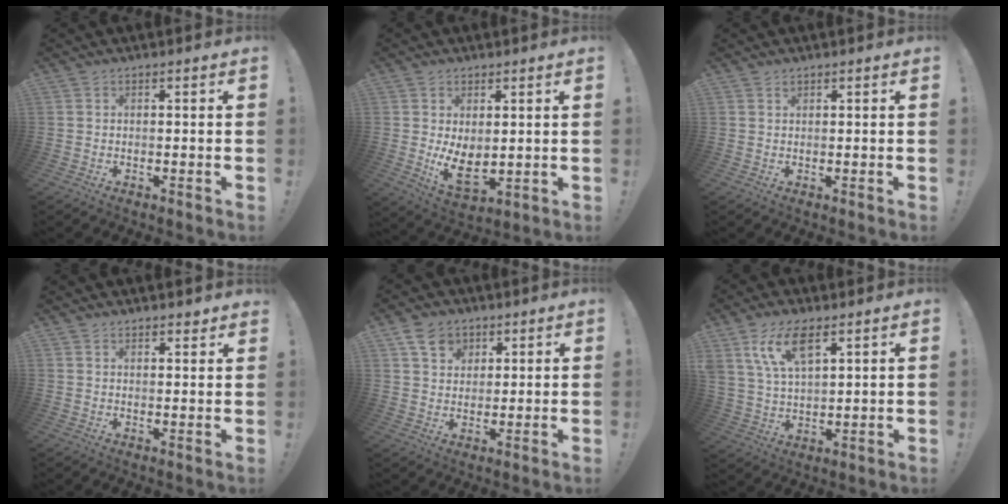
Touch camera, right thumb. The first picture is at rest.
{"total": 7.3, "force": [1.2, 4.0, 5.9], "torque": [-0.092, -0.025, 0.028]}
{"total": 0.6, "force": [0.5, 0.3, 0.1], "torque": [-0.003, -0.001, 0.011]}
{"total": 2.5, "force": [2.3, 0.7, 0.7], "torque": [0.006, -0.022, 0.038]}
{"total": 7.9, "force": [4.4, 6.0, 2.7], "torque": [-0.042, -0.019, 0.087]}
{"total": 11.6, "force": [6.8, 5.2, 7.8], "torque": [-0.155, -0.018, 0.125]}